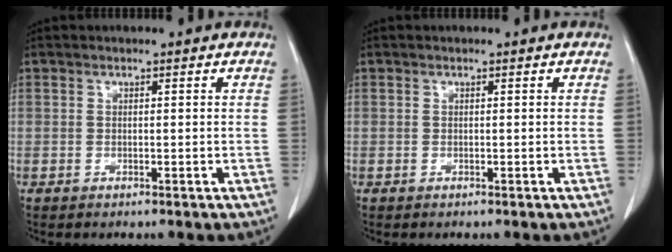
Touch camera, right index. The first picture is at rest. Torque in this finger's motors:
{"motor_torque": [0.00, 0.00, 0.00, 0.00]}